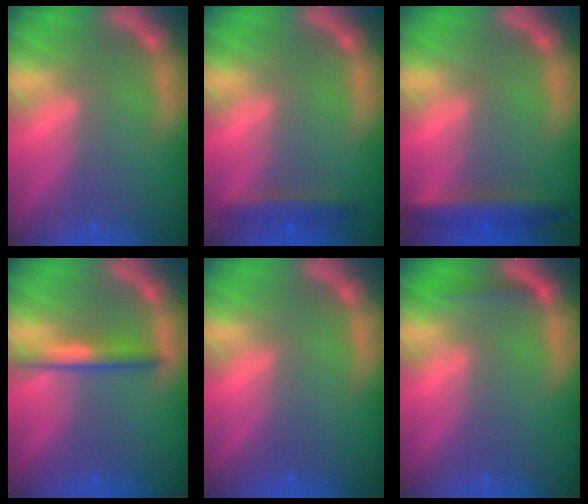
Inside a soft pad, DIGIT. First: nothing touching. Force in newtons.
{"total": 2.4}
{"total": 4.0}
{"total": 3.0}
{"total": 0.0}
{"total": 1.4}